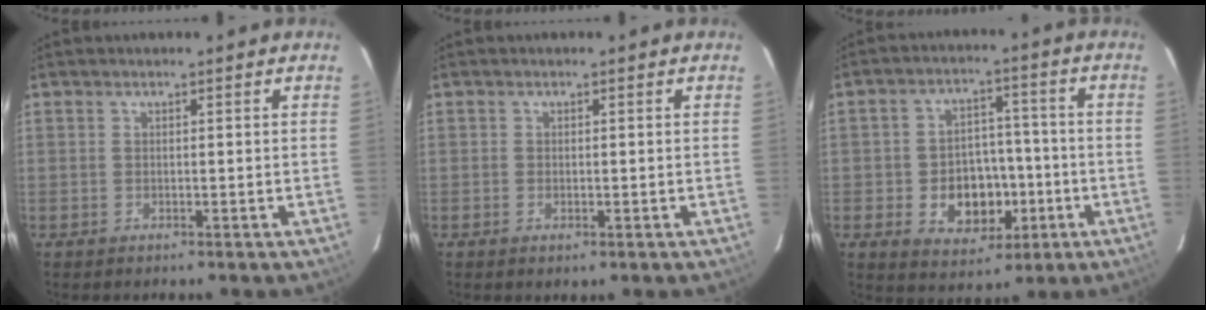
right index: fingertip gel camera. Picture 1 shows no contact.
{"total": 1.0, "force": [-0.4, 0.6, 0.7], "torque": [-0.013, -0.003, -0.006]}
{"total": 11.1, "force": [-3.3, 8.4, 6.5], "torque": [-0.134, 0.014, -0.032]}